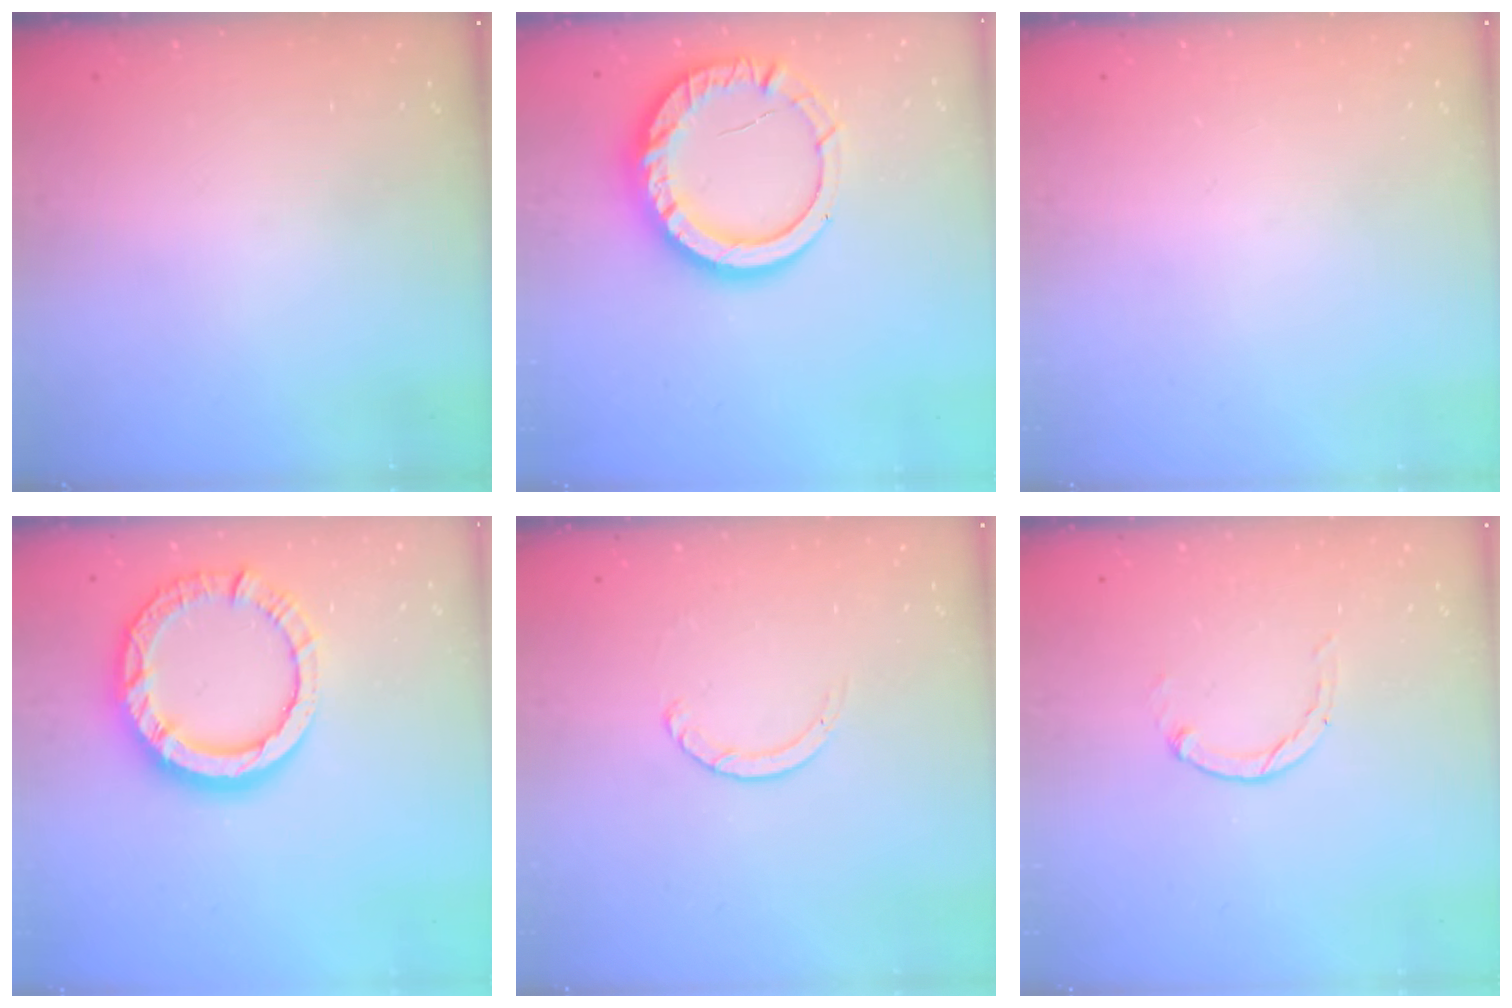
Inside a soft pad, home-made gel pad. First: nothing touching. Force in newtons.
{"total": 16.2, "press": 16.0, "slide": 2.1}
{"total": 0.0}
{"total": 14.8, "press": 14.7, "slide": 1.6}
{"total": 1.3, "press": 1.2, "slide": 0.2}
{"total": 0.8, "press": 0.7, "slide": 0.2}